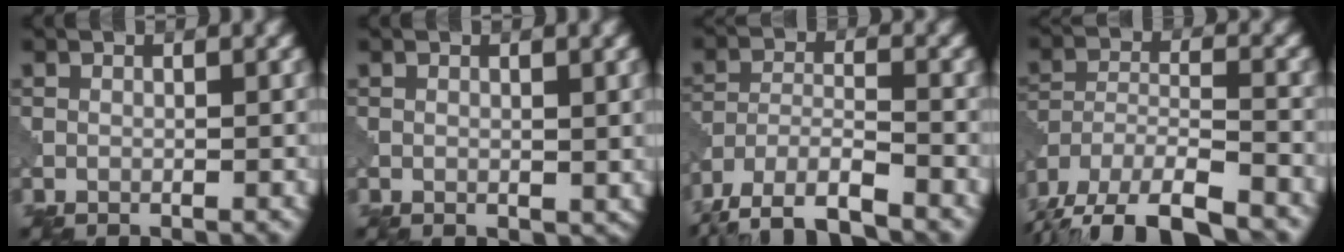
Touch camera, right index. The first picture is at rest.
{"total": 0.9, "force": [0.4, 0.6, 0.5], "torque": [-0.006, -0.002, 0.009]}
{"total": 7.1, "force": [-5.8, 2.0, 3.5], "torque": [-0.059, -0.016, -0.106]}
{"total": 12.3, "force": [-10.4, 4.4, 5.1], "torque": [-0.089, -0.016, -0.159]}